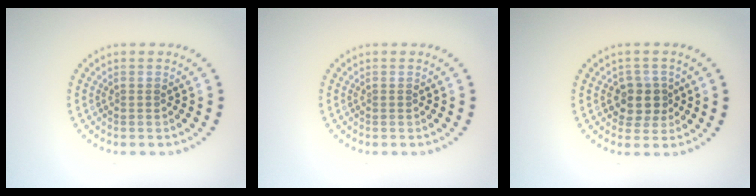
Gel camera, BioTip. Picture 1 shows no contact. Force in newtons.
{"total": 0.0}
{"total": 2.6, "press": 2.3, "slide": 1.2}